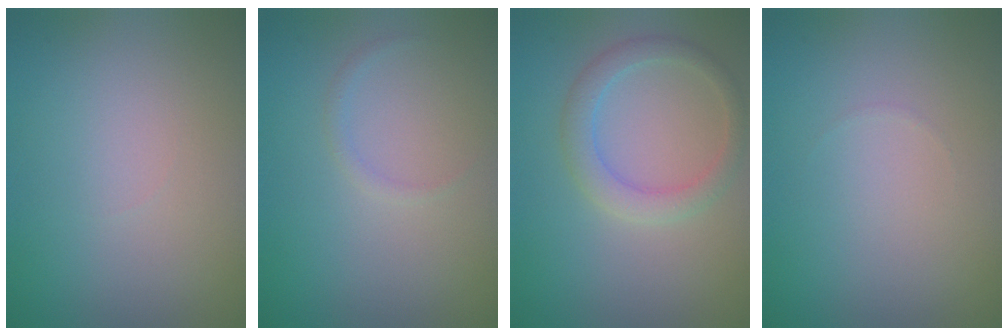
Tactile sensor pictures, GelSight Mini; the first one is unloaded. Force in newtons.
{"total": 0.7, "press": 0.7, "slide": 0.1}
{"total": 2.7, "press": 2.7, "slide": 0.0}
{"total": 0.0}